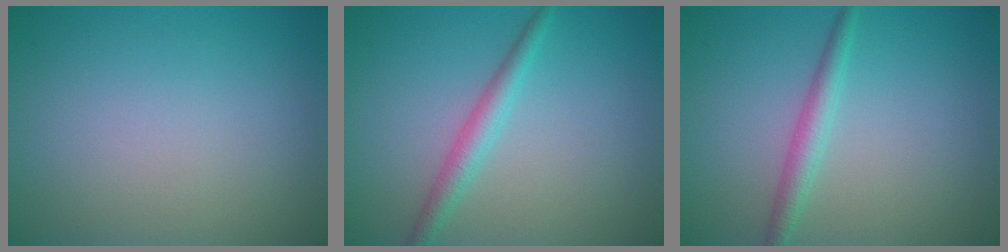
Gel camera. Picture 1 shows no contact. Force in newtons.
{"total": 2.3, "press": 2.3, "slide": 0.0}
{"total": 2.1, "press": 2.1, "slide": 0.1}